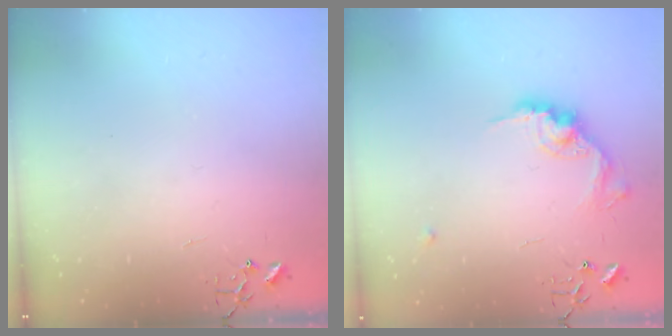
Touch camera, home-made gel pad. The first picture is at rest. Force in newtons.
{"total": 12.9, "press": 12.9, "slide": 0.9}